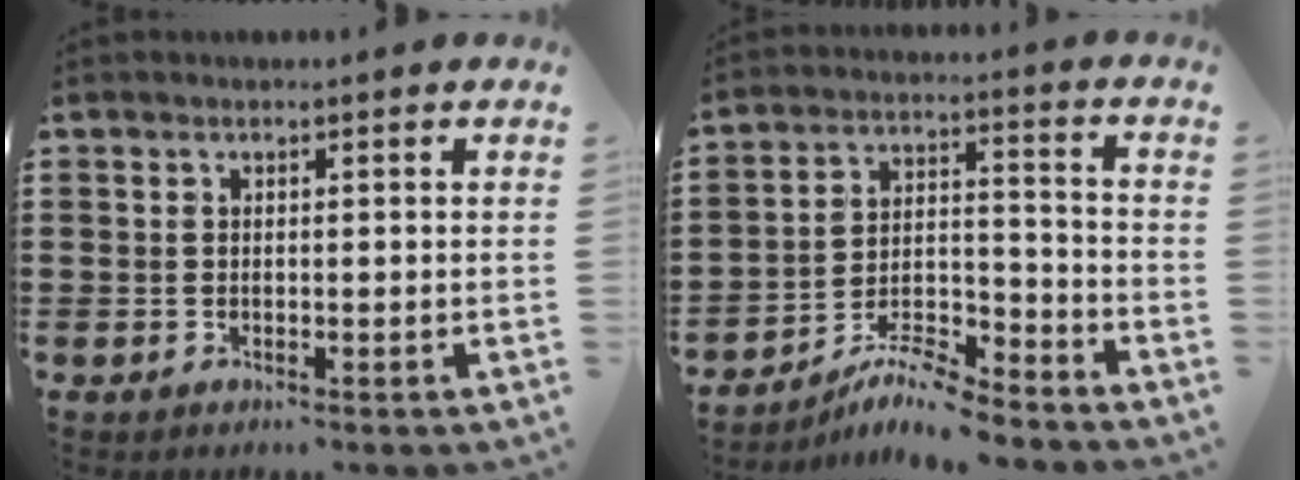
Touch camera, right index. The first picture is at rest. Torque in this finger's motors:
{"motor_torque": [1.22, -0.91, 0.33, 0.01]}